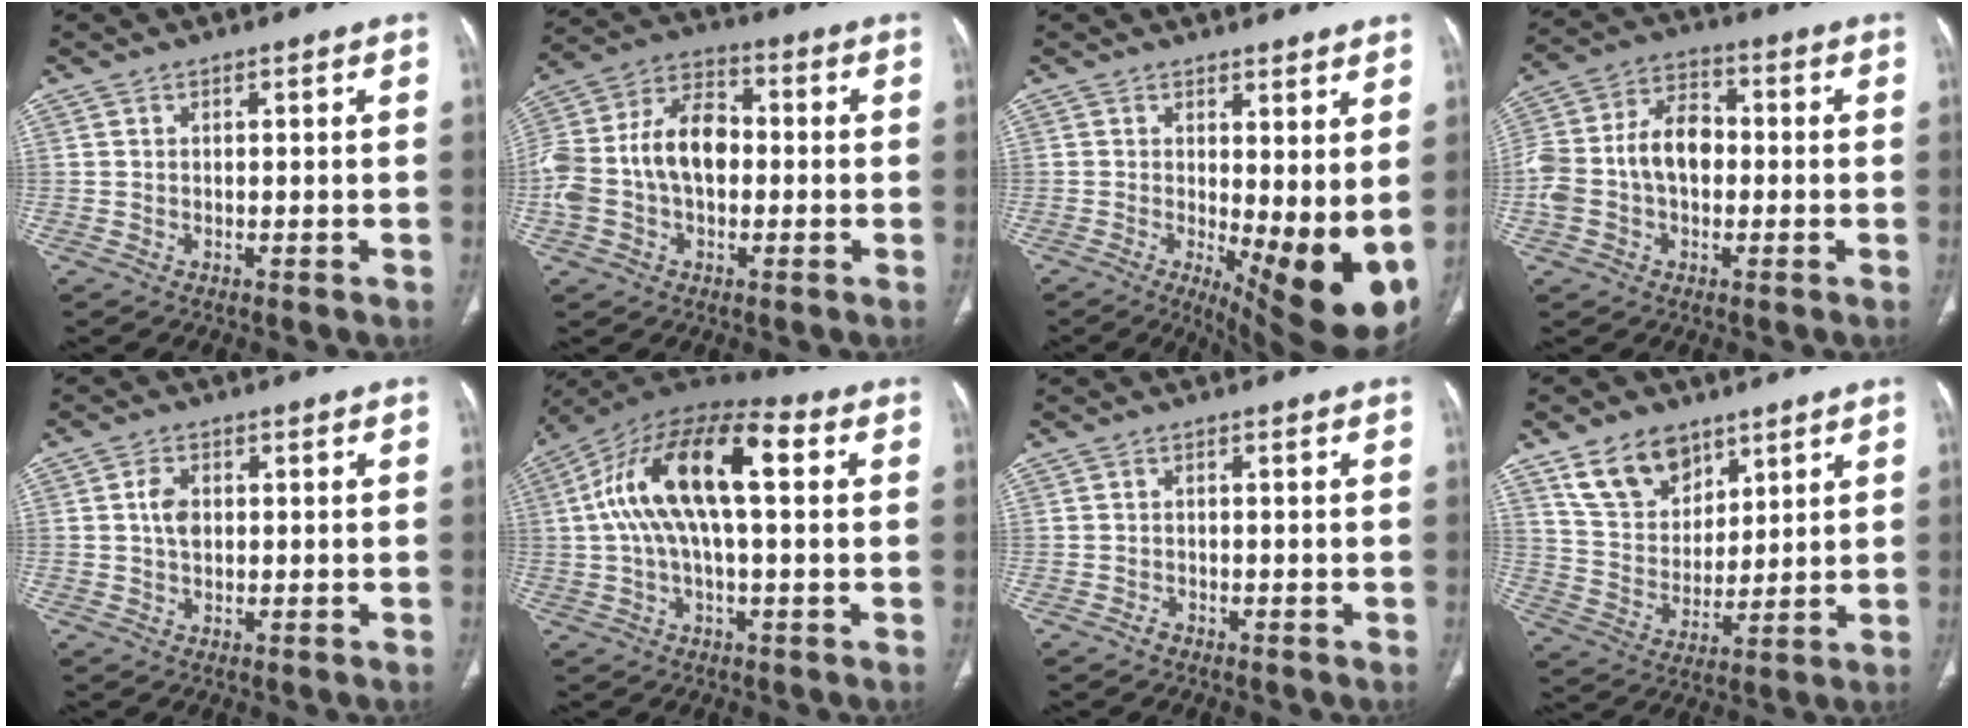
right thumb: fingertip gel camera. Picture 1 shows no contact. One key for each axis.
{"total": 15.9, "fx": -0.8, "fy": 10.4, "fz": 12.0, "tx": -0.236, "ty": 0.044, "tz": -0.019}
{"total": 12.5, "fx": 0.5, "fy": 4.5, "fz": 11.6, "tx": -0.156, "ty": -0.028, "tz": 0.025}
{"total": 13.1, "fx": -0.9, "fy": 8.9, "fz": 9.6, "tx": -0.187, "ty": 0.042, "tz": -0.023}
{"total": 3.5, "fx": 0.4, "fy": 2.4, "fz": 2.6, "tx": -0.047, "ty": 0.003, "tz": 0.005}
{"total": 19.0, "fx": 3.4, "fy": 7.8, "fz": 17.0, "tx": -0.313, "ty": 0.044, "tz": 0.048}
{"total": 1.1, "fx": -0.8, "fy": 0.7, "fz": 0.4, "tx": -0.009, "ty": 0.004, "tz": -0.014}
{"total": 11.8, "fx": 7.5, "fy": 7.6, "fz": 5.0, "tx": -0.065, "ty": -0.038, "tz": 0.147}